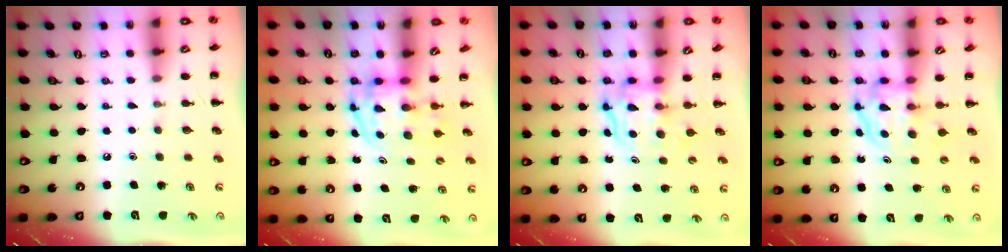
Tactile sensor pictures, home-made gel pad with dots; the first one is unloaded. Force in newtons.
{"total": 3.8, "press": 3.7, "slide": 0.6}
{"total": 3.6, "press": 3.5, "slide": 0.3}
{"total": 3.8, "press": 3.8, "slide": 0.2}